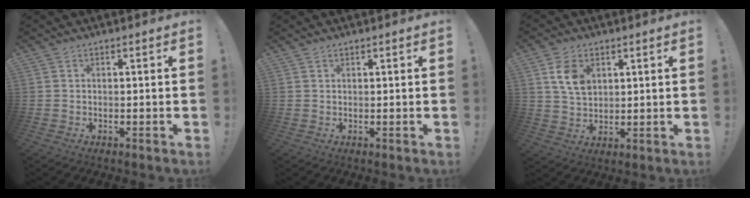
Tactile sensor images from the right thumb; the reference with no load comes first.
{"total": 0.7, "force": [0.6, 0.3, 0.1], "torque": [-0.002, -0.001, 0.012]}
{"total": 8.5, "force": [3.4, 5.9, 5.1], "torque": [-0.076, -0.006, 0.066]}